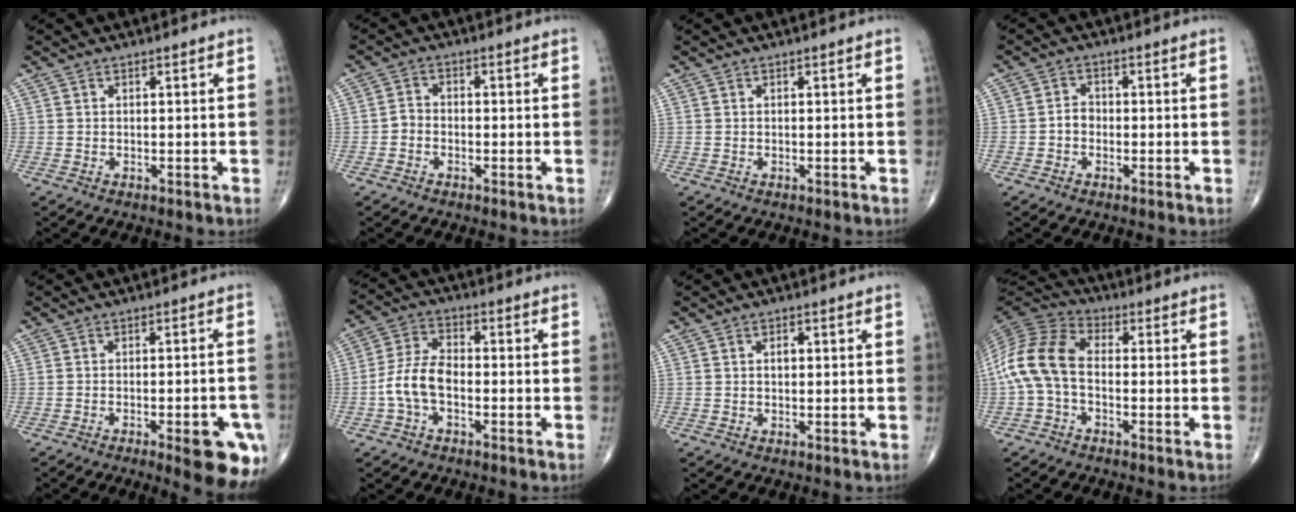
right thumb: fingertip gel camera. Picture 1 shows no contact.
{"total": 2.6, "force": [-1.1, 2.1, 1.1], "torque": [-0.012, 0.013, -0.027]}
{"total": 0.0}
{"total": 2.5, "force": [-0.8, 2.0, 1.3], "torque": [-0.009, 0.009, -0.020]}
{"total": 11.3, "force": [-5.6, 2.9, 9.3], "torque": [-0.085, 0.018, -0.064]}
{"total": 7.7, "force": [-2.2, 4.3, 6.0], "torque": [-0.126, 0.028, -0.049]}
{"total": 1.7, "force": [0.2, 1.0, 1.3], "torque": [-0.017, 0.004, 0.002]}
{"total": 11.7, "force": [-1.5, 7.2, 9.1], "torque": [-0.190, 0.033, -0.042]}